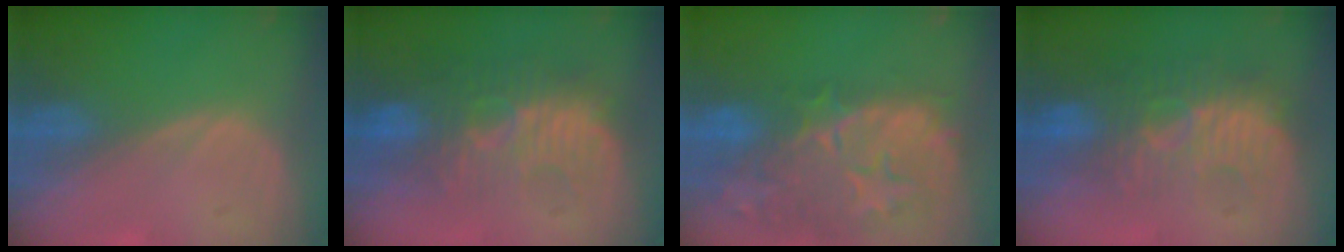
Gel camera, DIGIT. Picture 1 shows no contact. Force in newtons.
{"total": 10.1, "press": 9.3, "slide": 4.0}
{"total": 14.7, "press": 11.9, "slide": 8.6}
{"total": 9.3, "press": 8.8, "slide": 2.9}